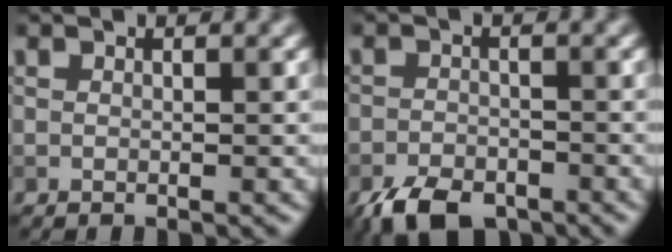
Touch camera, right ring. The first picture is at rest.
{"total": 4.9, "force": [-3.6, 2.3, 2.3], "torque": [-0.038, -0.006, -0.069]}